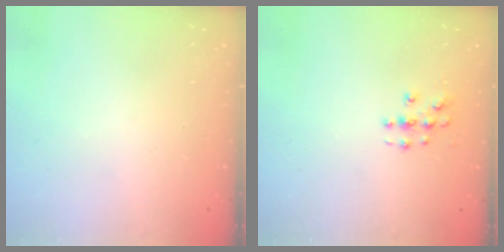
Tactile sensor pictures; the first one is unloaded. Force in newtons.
{"total": 3.5, "press": 3.4, "slide": 0.2}